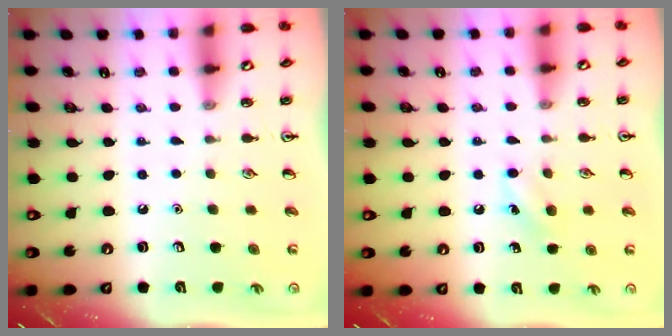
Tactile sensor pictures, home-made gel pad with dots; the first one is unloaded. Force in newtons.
{"total": 6.5, "press": 6.2, "slide": 1.9}